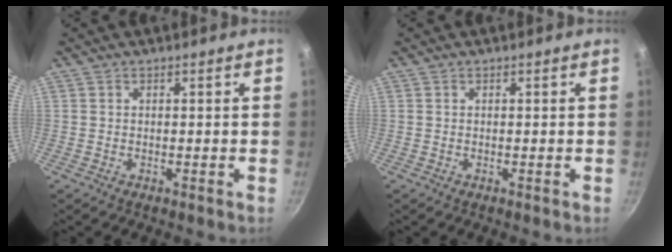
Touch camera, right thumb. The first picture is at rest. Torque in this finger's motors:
{"motor_torque": [-0.25, -0.17, 0.01, 0.00, 0.03]}